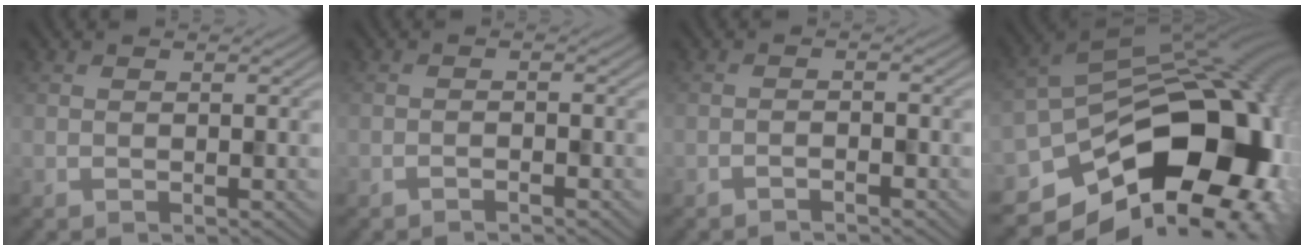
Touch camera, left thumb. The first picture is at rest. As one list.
[{"total": 0.9, "force": [-0.8, 0.0, -0.3], "torque": [0.006, 0.005, -0.017]}, {"total": 1.1, "force": [-1.1, 0.0, -0.1], "torque": [0.003, 0.008, -0.022]}, {"total": 19.0, "force": [-8.3, 12.4, 11.7], "torque": [-0.171, -0.025, -0.104]}]